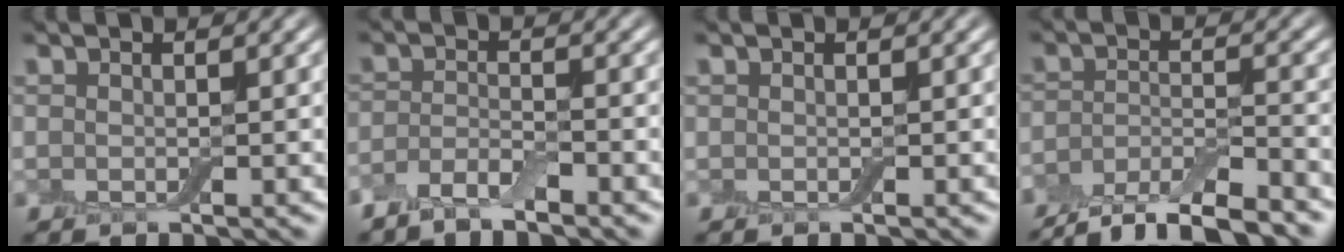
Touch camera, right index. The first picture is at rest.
{"total": 2.7, "force": [-2.2, 0.7, 1.5], "torque": [-0.037, -0.001, -0.052]}
{"total": 0.0}
{"total": 7.4, "force": [-6.2, 2.2, 3.4], "torque": [-0.064, -0.007, -0.109]}